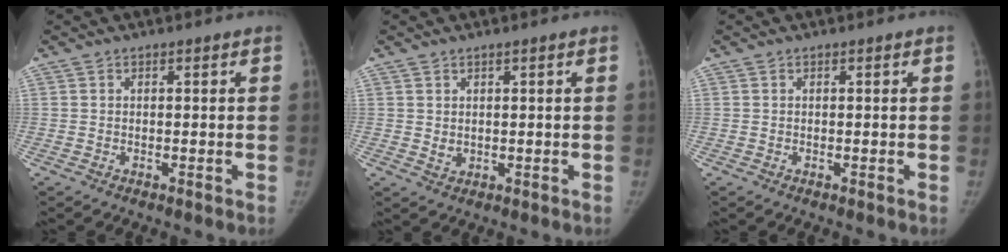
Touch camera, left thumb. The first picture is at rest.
{"total": 1.5, "force": [0.5, 1.0, 1.0], "torque": [-0.013, -0.007, 0.016]}
{"total": 0.0}